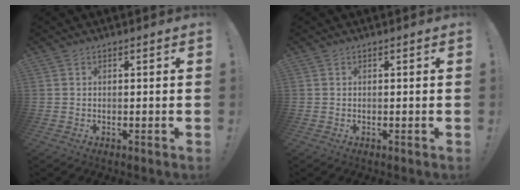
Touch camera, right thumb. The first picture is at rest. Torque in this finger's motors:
{"motor_torque": [0.00, 0.00, 0.00, 0.00, 0.00]}